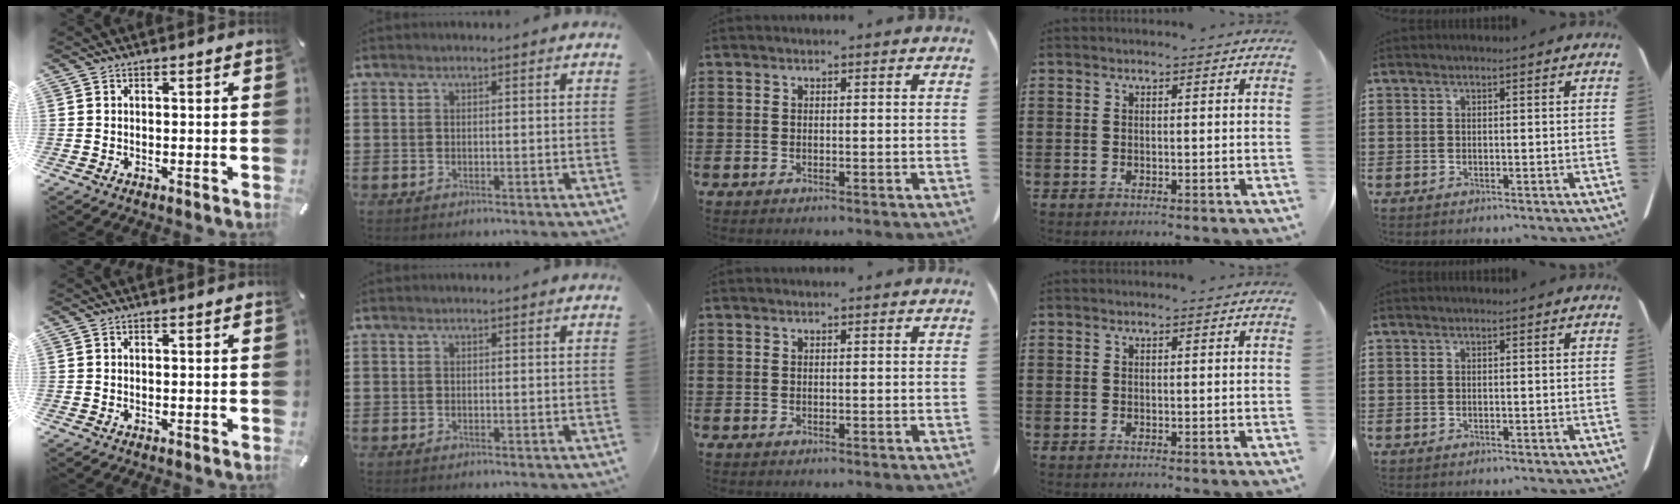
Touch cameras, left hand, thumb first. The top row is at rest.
{}